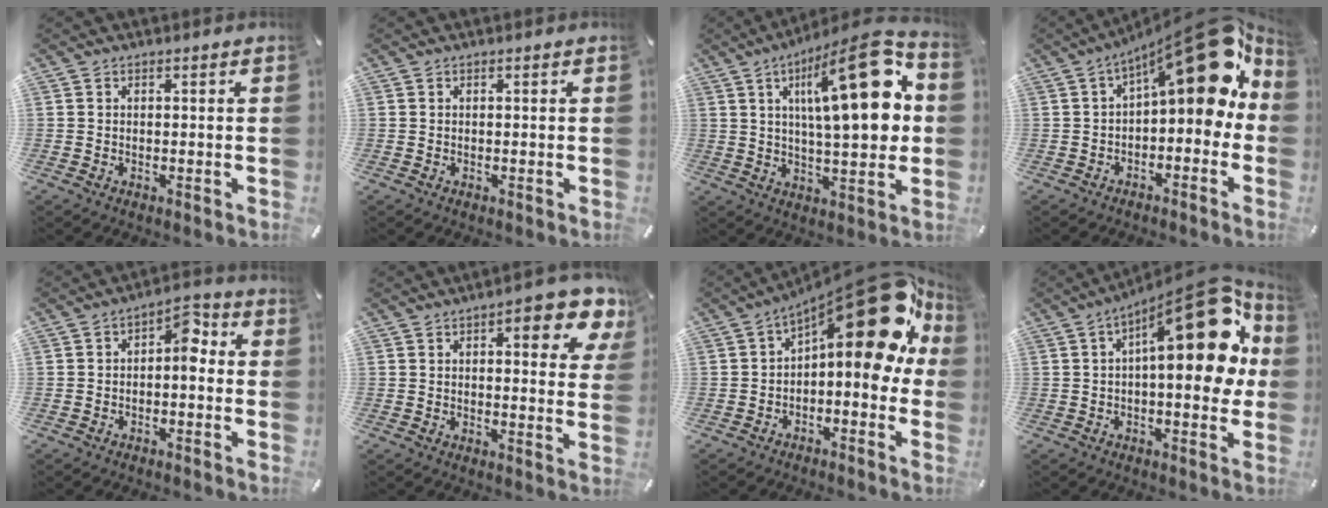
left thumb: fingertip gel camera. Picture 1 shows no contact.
{"total": 0.0}
{"total": 23.8, "force": [7.2, 8.5, 21.0], "torque": [-0.318, -0.032, 0.096]}
{"total": 20.0, "force": [8.3, 8.3, 16.2], "torque": [-0.205, -0.065, 0.138]}
{"total": 5.7, "force": [-0.3, 3.2, 4.7], "torque": [-0.069, 0.005, -0.015]}
{"total": 10.5, "force": [5.3, 3.7, 8.2], "torque": [-0.100, -0.027, 0.082]}
{"total": 23.3, "force": [9.3, 9.4, 19.2], "torque": [-0.245, -0.071, 0.156]}
{"total": 22.8, "force": [6.6, 9.1, 19.9], "torque": [-0.253, -0.054, 0.103]}